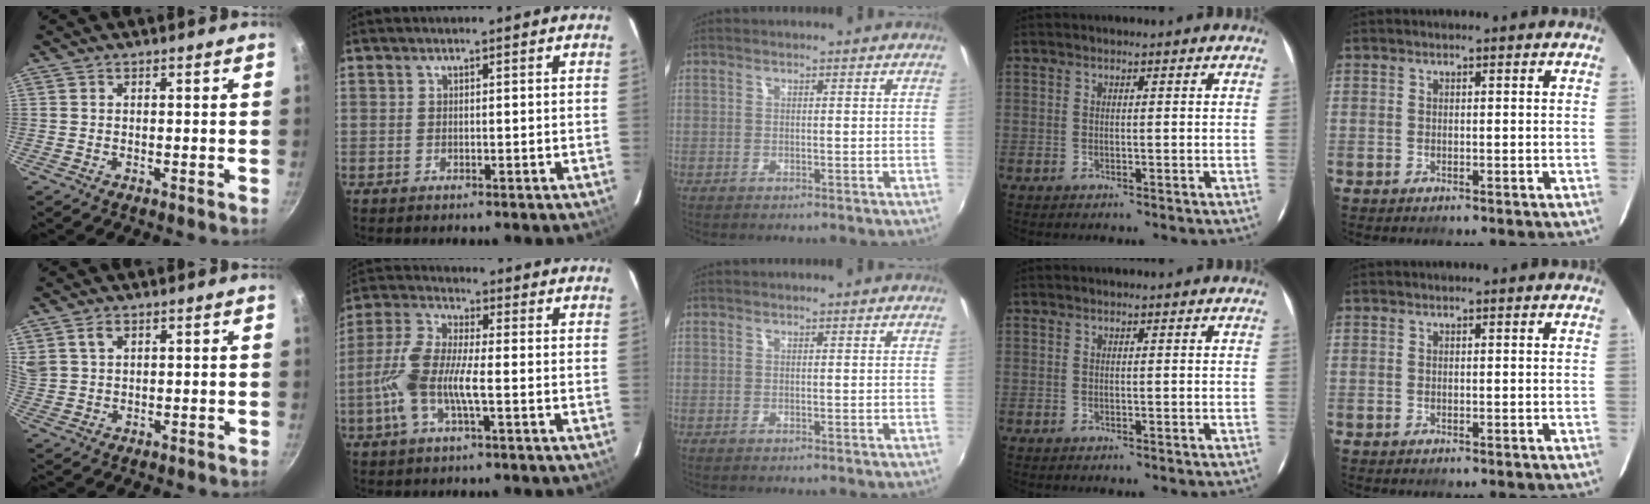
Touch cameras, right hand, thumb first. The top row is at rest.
{"thumb": {"total": 5.1, "force": [2.7, 3.2, 2.8], "torque": [-0.047, 0.000, 0.059]}, "index": {"total": 10.7, "force": [-2.7, 2.8, 10.0], "torque": [-0.220, 0.002, -0.053]}}